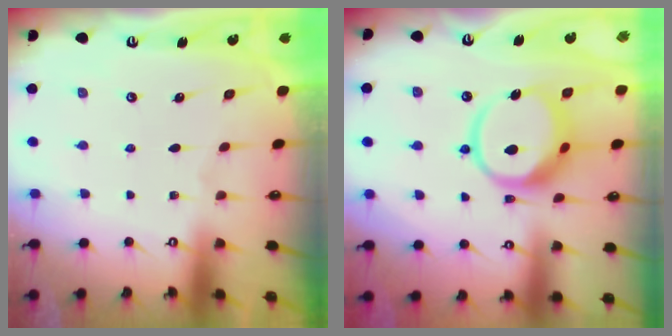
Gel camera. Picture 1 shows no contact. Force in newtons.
{"total": 13.8, "press": 13.7, "slide": 1.7}